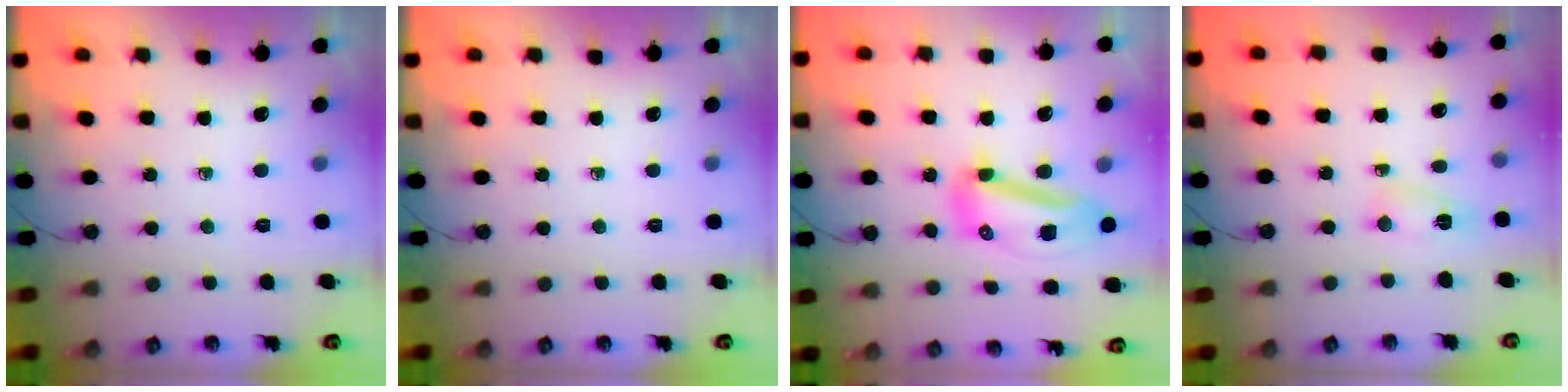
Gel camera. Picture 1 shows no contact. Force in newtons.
{"total": 0.0}
{"total": 12.4, "press": 12.2, "slide": 1.9}
{"total": 3.1, "press": 3.1, "slide": 0.3}